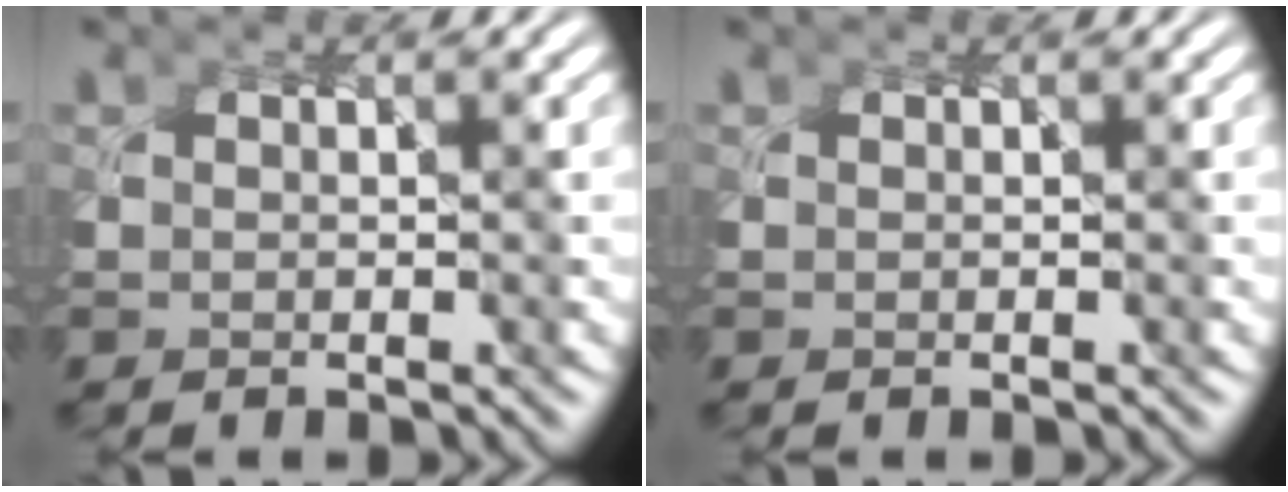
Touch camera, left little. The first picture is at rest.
{"total": 0.0}